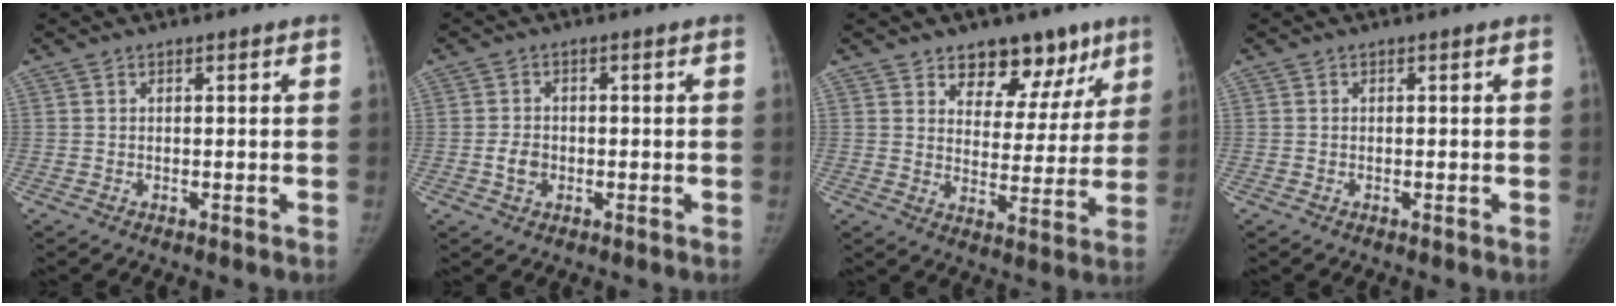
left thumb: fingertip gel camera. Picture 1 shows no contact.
{"total": 3.2, "force": [-0.7, 2.5, 1.8], "torque": [-0.027, 0.007, -0.013]}
{"total": 12.4, "force": [8.1, 7.8, 5.3], "torque": [-0.008, -0.034, 0.116]}
{"total": 0.0}